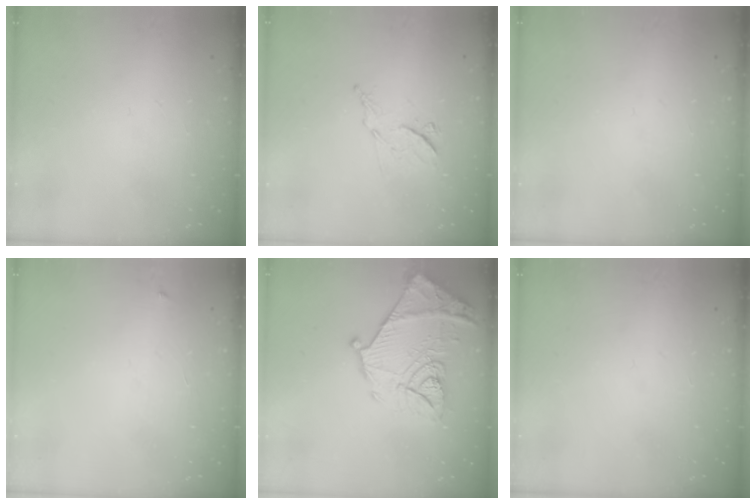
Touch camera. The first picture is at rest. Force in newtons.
{"total": 7.6, "press": 7.5, "slide": 1.1}
{"total": 0.0}
{"total": 2.5, "press": 2.4, "slide": 0.4}
{"total": 18.1, "press": 18.0, "slide": 1.6}
{"total": 0.0}